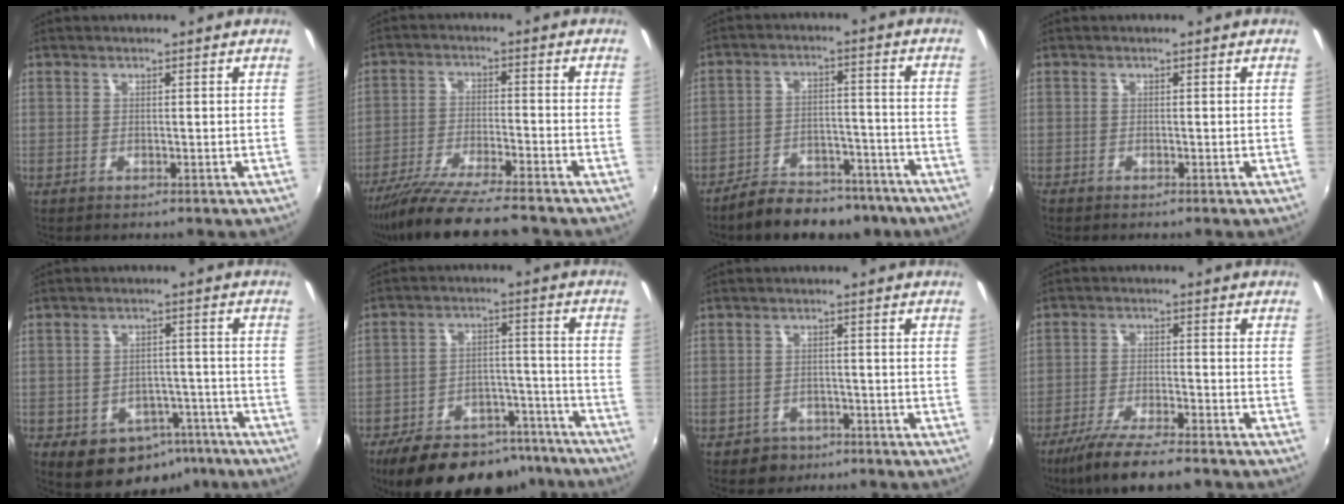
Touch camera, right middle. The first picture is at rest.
{"total": 13.2, "force": [-11.5, 0.6, 6.6], "torque": [-0.141, -0.034, -0.198]}
{"total": 15.1, "force": [-12.7, 5.7, 6.0], "torque": [-0.116, 0.006, -0.166]}
{"total": 0.6, "force": [-0.5, 0.2, 0.0], "torque": [-0.001, -0.003, -0.015]}
{"total": 12.1, "force": [-6.9, 8.4, 5.2], "torque": [-0.089, 0.022, -0.067]}
{"total": 21.0, "force": [-16.8, 9.3, 8.5], "torque": [-0.163, 0.031, -0.224]}
{"total": 4.2, "force": [-2.6, 3.2, 0.6], "torque": [-0.027, 0.001, -0.035]}
{"total": 10.4, "force": [-8.5, 1.3, 5.9], "torque": [-0.127, -0.025, -0.145]}